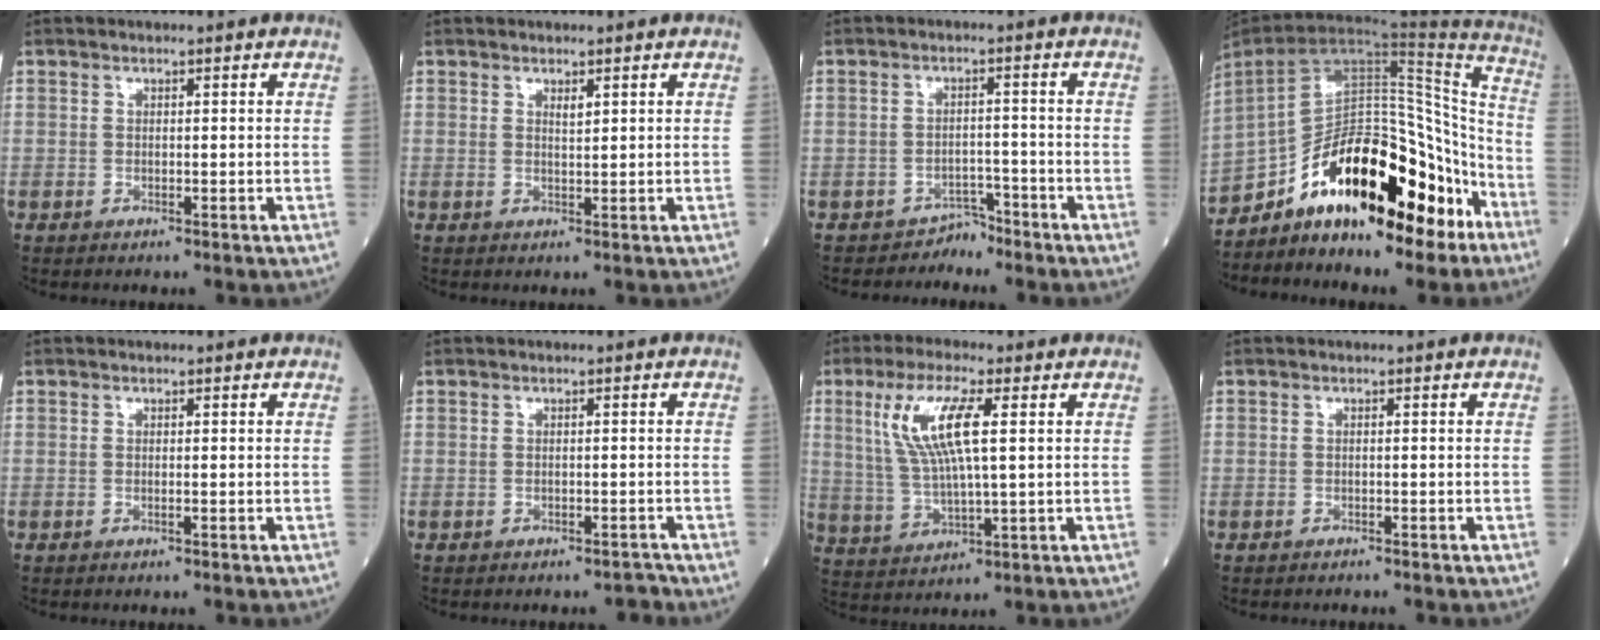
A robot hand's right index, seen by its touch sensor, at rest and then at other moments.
{"total": 1.1, "force": [0.8, 0.0, 0.8], "torque": [-0.017, -0.003, 0.014]}
{"total": 2.4, "force": [-2.2, 0.7, -0.8], "torque": [0.020, 0.003, -0.033]}
{"total": 20.9, "force": [-13.8, 7.5, 13.8], "torque": [-0.201, 0.042, -0.224]}
{"total": 0.0}
{"total": 1.1, "force": [-1.1, 0.3, 0.1], "torque": [0.006, 0.001, -0.015]}
{"total": 10.2, "force": [3.0, 1.6, 9.6], "torque": [-0.208, 0.009, 0.061]}
{"total": 1.0, "force": [-0.9, 0.2, 0.3], "torque": [-0.009, -0.001, -0.012]}